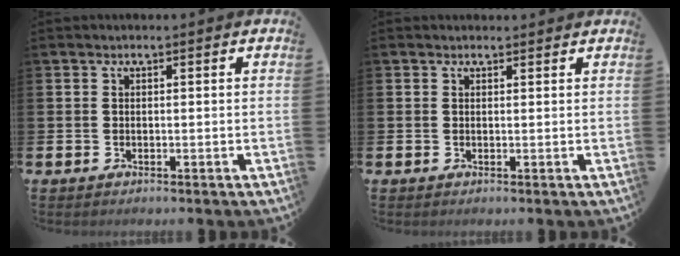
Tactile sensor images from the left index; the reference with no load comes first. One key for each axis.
{"total": 0.6, "fx": 0.5, "fy": 0.3, "fz": 0.1, "tx": 0.008, "ty": -0.003, "tz": 0.007}